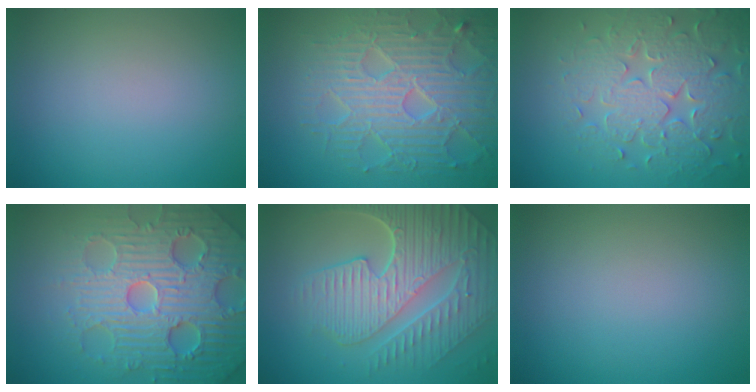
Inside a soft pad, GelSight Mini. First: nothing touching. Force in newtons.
{"total": 7.6, "press": 5.9, "slide": 4.7}
{"total": 7.1, "press": 5.8, "slide": 4.1}
{"total": 7.6, "press": 7.4, "slide": 1.5}
{"total": 9.4, "press": 6.2, "slide": 7.0}
{"total": 0.0}